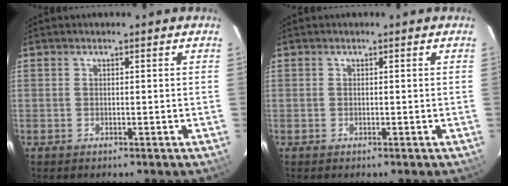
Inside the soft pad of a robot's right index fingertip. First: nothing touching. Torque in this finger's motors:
{"motor_torque": [0.00, 0.00, 0.00, 0.00]}